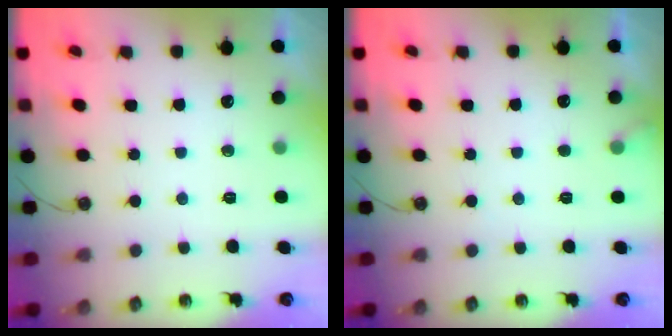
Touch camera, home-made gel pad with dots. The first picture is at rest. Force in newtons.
{"total": 4.5, "press": 4.4, "slide": 0.4}